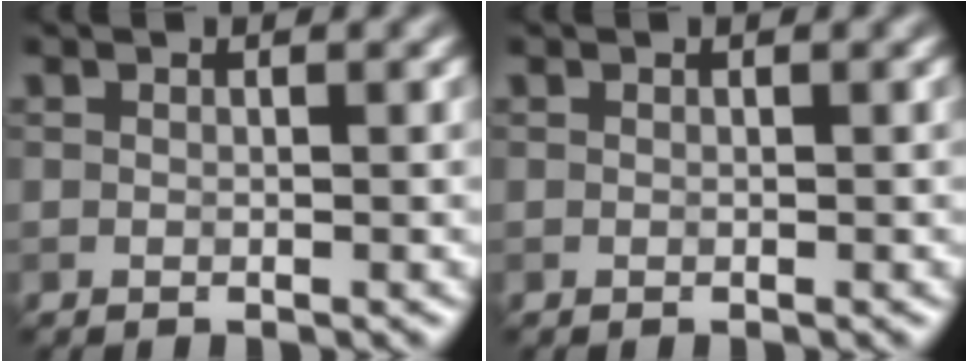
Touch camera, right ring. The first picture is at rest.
{"total": 0.0}